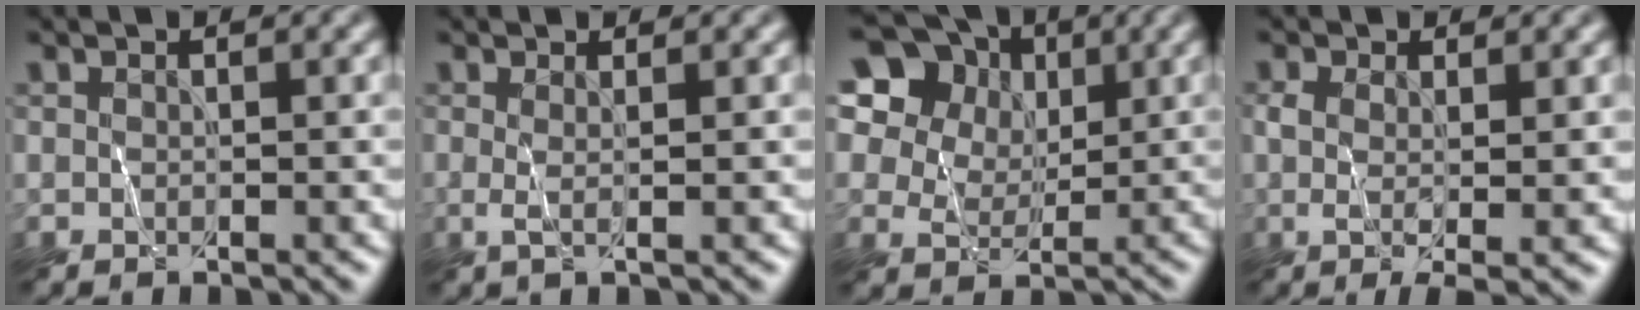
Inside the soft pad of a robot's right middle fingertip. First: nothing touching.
{"total": 1.5, "force": [0.2, 0.4, 1.4], "torque": [-0.023, 0.000, -0.002]}
{"total": 16.4, "force": [7.8, 12.8, 6.7], "torque": [-0.188, 0.047, 0.146]}
{"total": 3.1, "force": [0.1, 1.0, 3.0], "torque": [-0.060, -0.004, 0.004]}